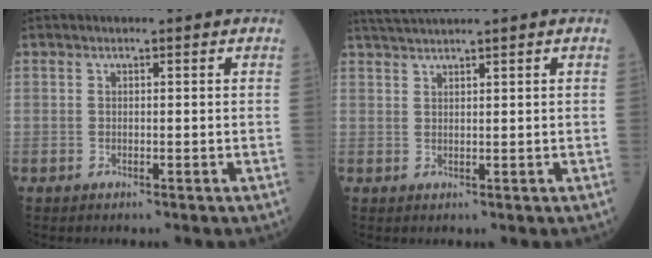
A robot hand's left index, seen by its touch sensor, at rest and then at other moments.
{"total": 4.2, "force": [3.8, -1.1, 1.5], "torque": [-0.028, 0.021, 0.074]}